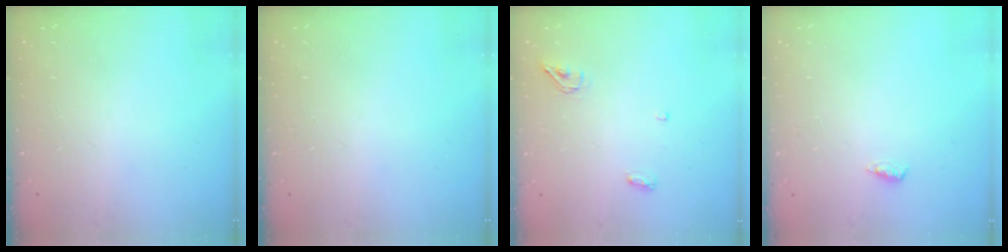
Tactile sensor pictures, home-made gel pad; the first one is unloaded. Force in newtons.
{"total": 0.0}
{"total": 6.3, "press": 5.0, "slide": 3.9}
{"total": 3.4, "press": 3.0, "slide": 1.7}